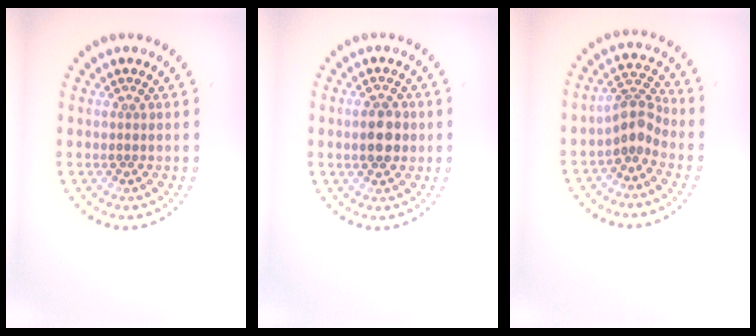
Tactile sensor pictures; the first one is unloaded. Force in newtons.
{"total": 3.0, "press": 3.0, "slide": 0.1}
{"total": 3.0, "press": 2.2, "slide": 2.0}